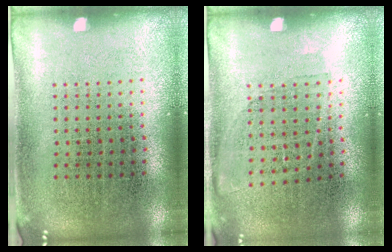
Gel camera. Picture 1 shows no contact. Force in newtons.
{"total": 1.0, "press": 0.8, "slide": 0.5}